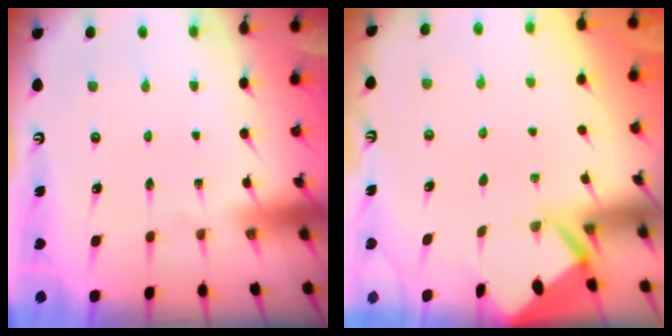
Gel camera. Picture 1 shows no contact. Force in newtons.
{"total": 2.9, "press": 2.9, "slide": 0.2}